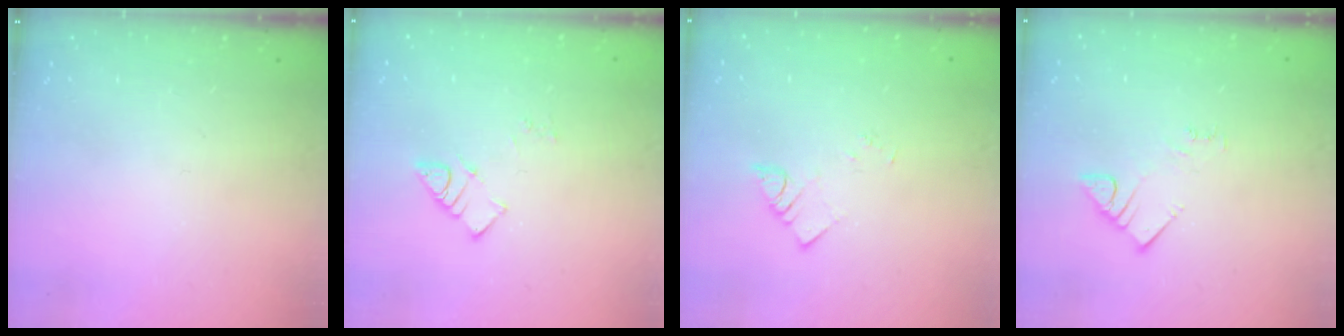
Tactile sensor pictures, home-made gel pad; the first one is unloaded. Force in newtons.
{"total": 5.3, "press": 5.2, "slide": 0.5}
{"total": 2.2, "press": 2.1, "slide": 0.4}
{"total": 3.0, "press": 3.0, "slide": 0.4}